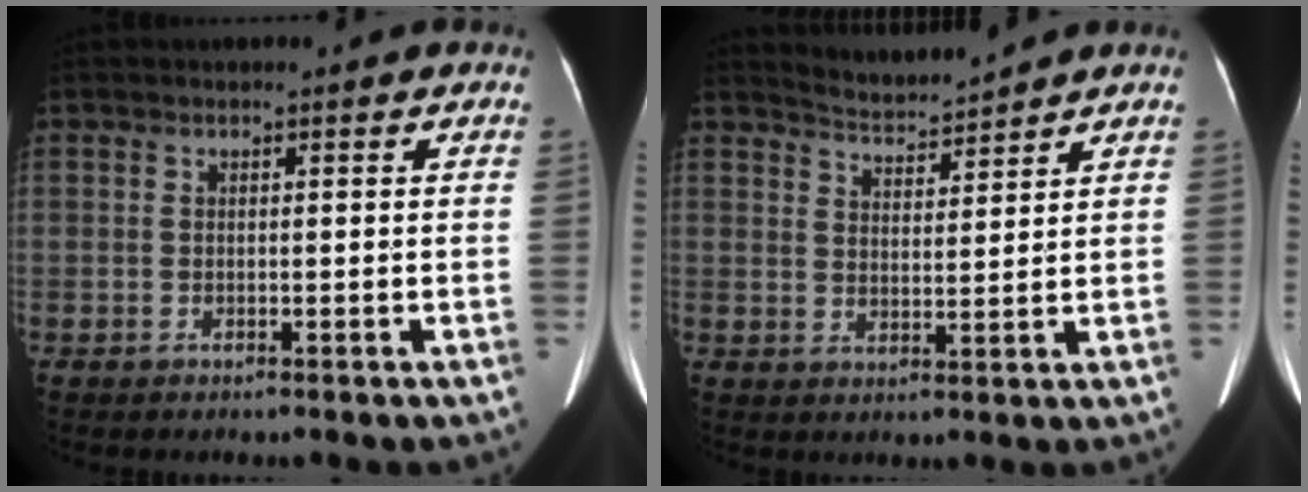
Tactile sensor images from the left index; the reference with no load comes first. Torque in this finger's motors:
{"motor_torque": [-0.62, -1.03, -0.05, 0.01]}